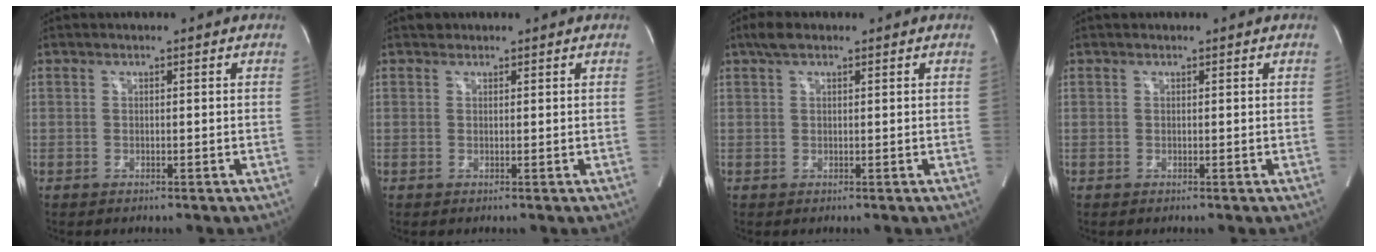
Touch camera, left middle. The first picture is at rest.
{"total": 0.9, "force": [0.7, 0.6, 0.0], "torque": [-0.002, 0.004, 0.009]}
{"total": 2.7, "force": [1.8, 1.0, 1.7], "torque": [-0.040, 0.019, 0.034]}
{"total": 0.0}